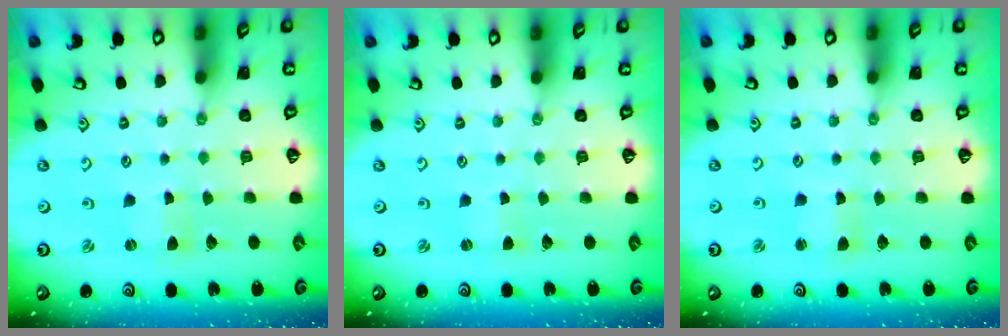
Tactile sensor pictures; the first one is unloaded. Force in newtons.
{"total": 1.0, "press": 1.0, "slide": 0.3}
{"total": 2.5, "press": 2.5, "slide": 0.3}